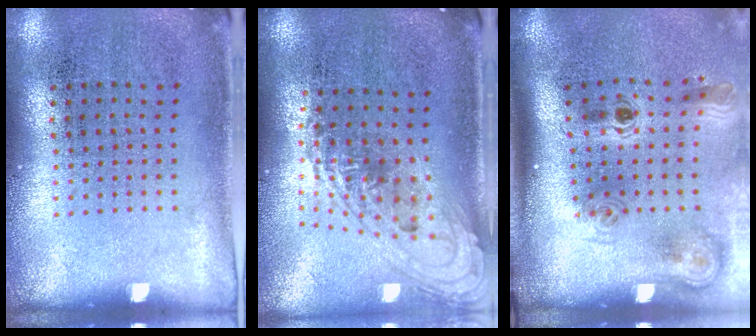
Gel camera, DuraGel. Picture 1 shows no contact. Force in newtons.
{"total": 1.7, "press": 1.3, "slide": 1.0}
{"total": 2.2, "press": 1.5, "slide": 1.7}